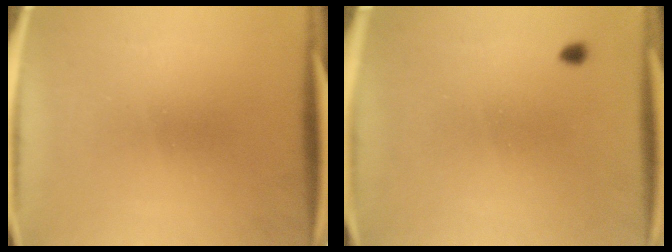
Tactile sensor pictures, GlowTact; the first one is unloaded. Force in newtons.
{"total": 0.9}